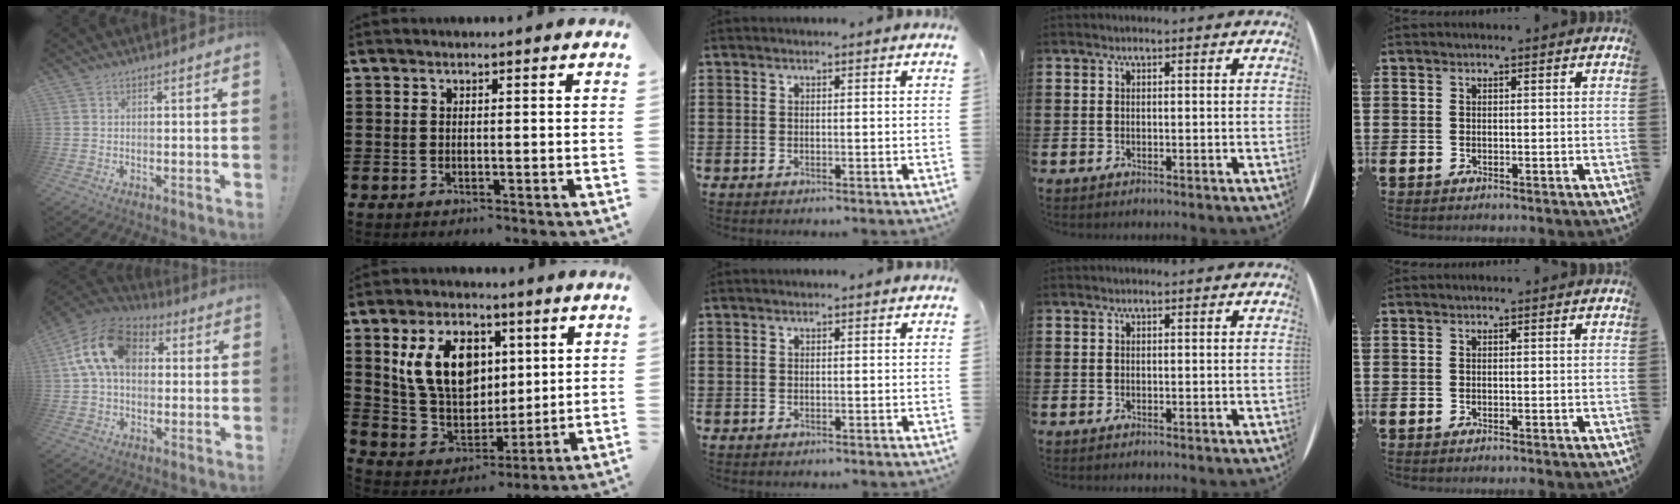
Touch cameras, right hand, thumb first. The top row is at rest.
{"thumb": {"total": 16.7, "force": [3.8, 11.3, 11.7], "torque": [-0.210, 0.016, 0.070]}, "index": {"total": 11.6, "force": [3.7, 8.0, 7.6], "torque": [-0.170, 0.015, 0.067]}}